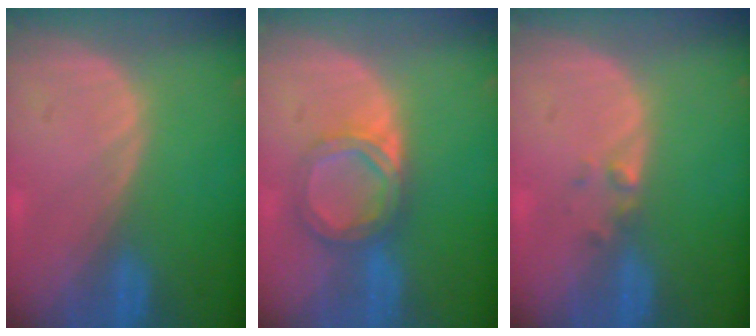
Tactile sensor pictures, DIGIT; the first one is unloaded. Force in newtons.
{"total": 5.7, "press": 5.2, "slide": 2.2}
{"total": 1.4, "press": 1.2, "slide": 0.7}